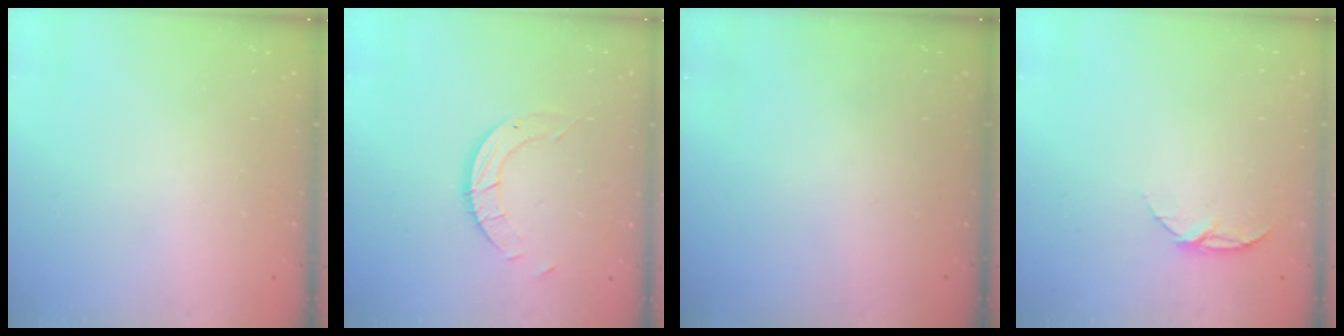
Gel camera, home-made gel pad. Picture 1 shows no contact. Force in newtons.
{"total": 5.6, "press": 5.6, "slide": 0.1}
{"total": 0.0}
{"total": 6.9, "press": 6.9, "slide": 0.8}